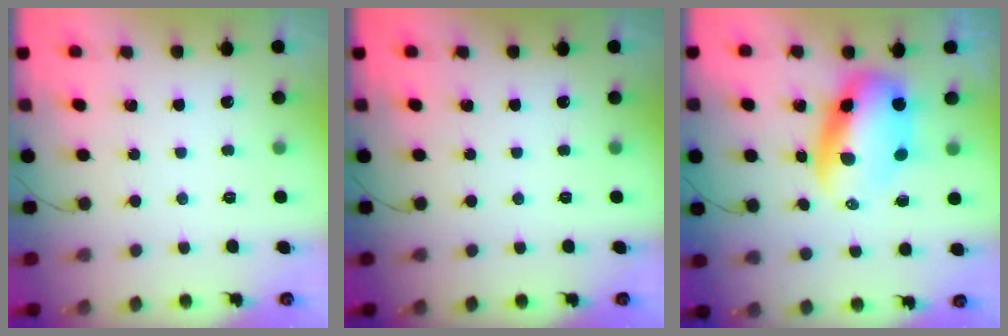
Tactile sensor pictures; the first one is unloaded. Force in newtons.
{"total": 0.0}
{"total": 9.6, "press": 9.3, "slide": 2.3}